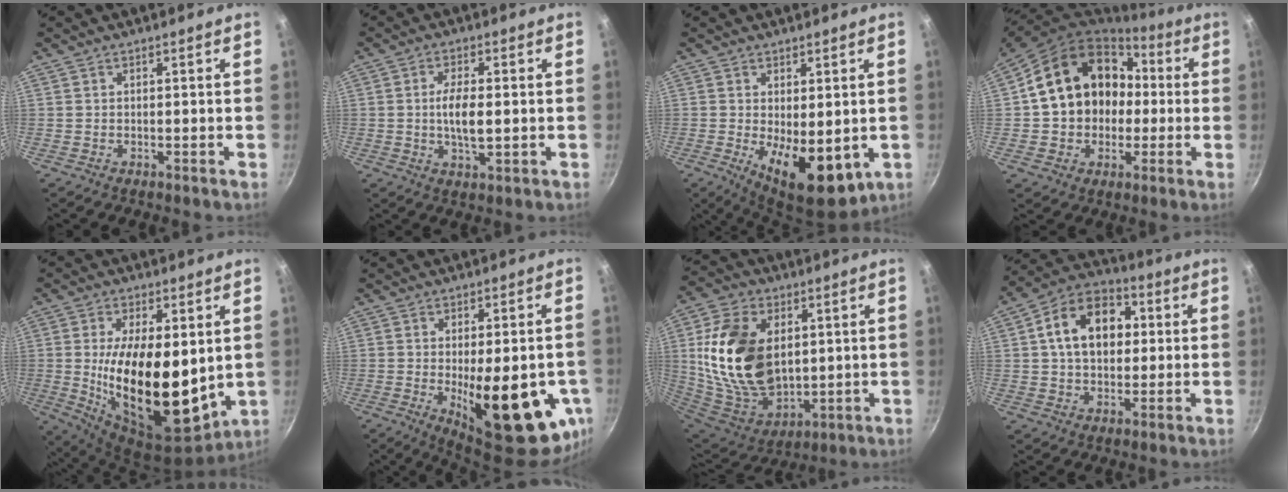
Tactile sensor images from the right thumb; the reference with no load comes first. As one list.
[{"total": 6.3, "force": [-0.2, 2.4, 5.8], "torque": [-0.114, 0.001, -0.005]}, {"total": 11.6, "force": [-1.6, 5.5, 10.1], "torque": [-0.129, -0.017, -0.008]}, {"total": 19.4, "force": [1.4, 16.1, 10.8], "torque": [-0.159, 0.054, 0.028]}, {"total": 20.8, "force": [1.0, 9.6, 18.4], "torque": [-0.304, -0.038, 0.028]}, {"total": 20.5, "force": [-4.6, 7.5, 18.5], "torque": [-0.224, -0.023, -0.047]}, {"total": 22.9, "force": [4.1, 15.0, 16.8], "torque": [-0.294, -0.022, 0.090]}, {"total": 15.4, "force": [2.8, 10.8, 10.6], "torque": [-0.140, 0.024, 0.030]}]